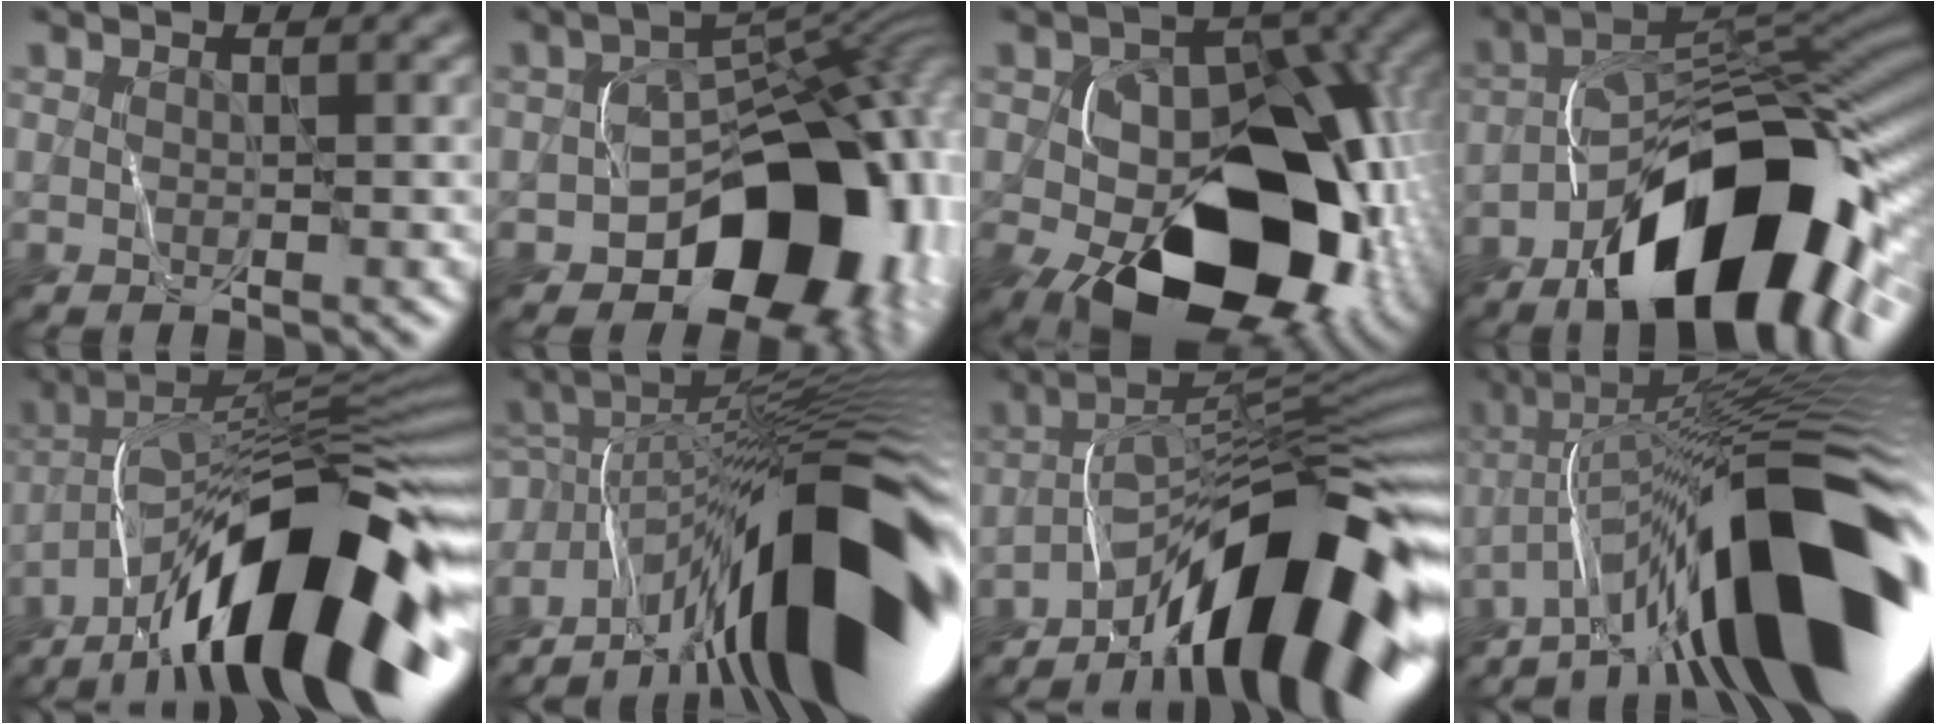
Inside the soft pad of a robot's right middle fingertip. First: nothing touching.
{"total": 14.8, "force": [-6.7, 9.3, 9.4], "torque": [-0.097, -0.003, -0.115]}
{"total": 15.3, "force": [-5.4, 9.1, 11.0], "torque": [-0.140, -0.014, -0.088]}
{"total": 15.4, "force": [-7.8, 6.7, 11.5], "torque": [-0.151, 0.012, -0.144]}
{"total": 16.9, "force": [-8.7, 5.0, 13.6], "torque": [-0.208, 0.034, -0.164]}
{"total": 16.8, "force": [-7.2, 4.9, 14.4], "torque": [-0.199, 0.041, -0.139]}
{"total": 15.1, "force": [-8.7, 3.7, 11.8], "torque": [-0.178, 0.016, -0.157]}
{"total": 17.5, "force": [-7.2, 4.0, 15.5], "torque": [-0.210, 0.042, -0.130]}